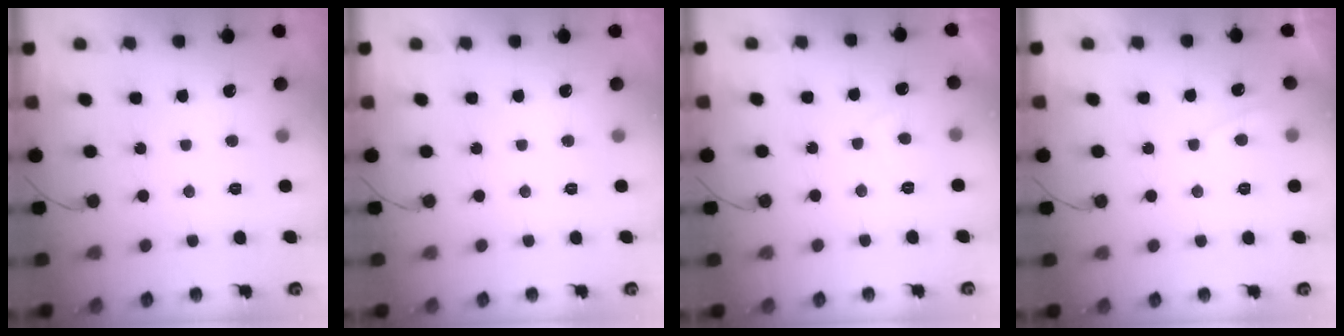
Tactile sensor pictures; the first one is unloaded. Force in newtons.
{"total": 0.0}
{"total": 2.9, "press": 2.8, "slide": 0.8}
{"total": 1.6, "press": 1.5, "slide": 0.6}